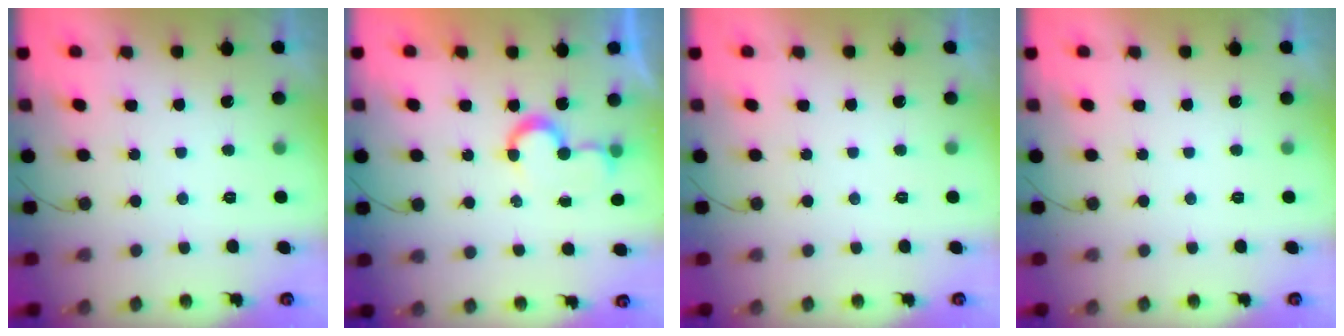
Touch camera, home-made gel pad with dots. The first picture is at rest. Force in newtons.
{"total": 6.2, "press": 6.1, "slide": 0.7}
{"total": 0.0}
{"total": 0.0}